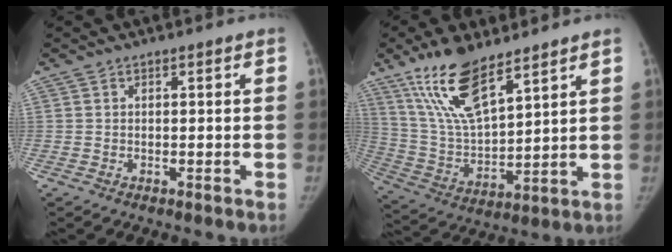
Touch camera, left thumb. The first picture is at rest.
{"total": 15.6, "force": [10.5, 5.0, 10.4], "torque": [-0.183, -0.051, 0.216]}